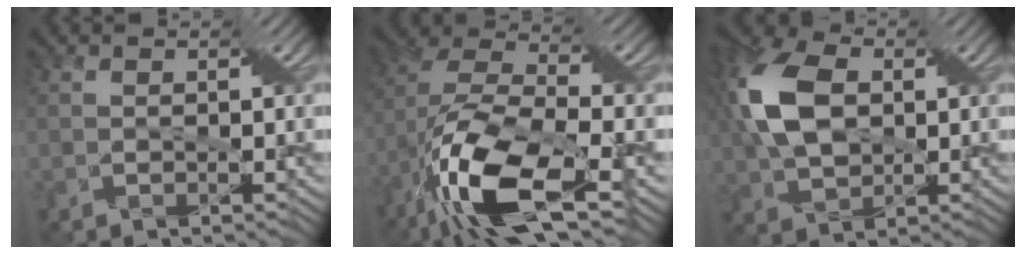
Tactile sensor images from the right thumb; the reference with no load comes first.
{"total": 15.8, "force": [-7.7, 5.6, 12.7], "torque": [-0.287, -0.012, -0.150]}
{"total": 11.7, "force": [1.7, 7.3, 9.0], "torque": [-0.234, 0.019, 0.022]}